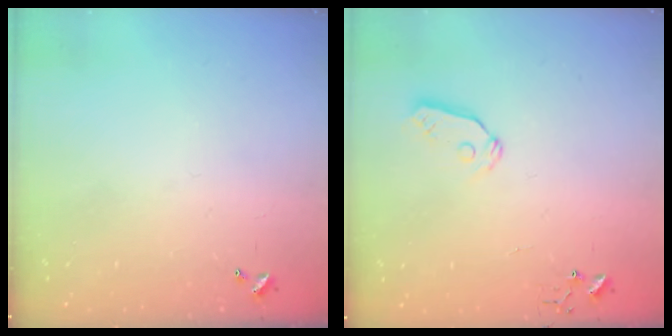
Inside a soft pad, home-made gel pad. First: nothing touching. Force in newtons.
{"total": 6.5, "press": 6.5, "slide": 0.2}